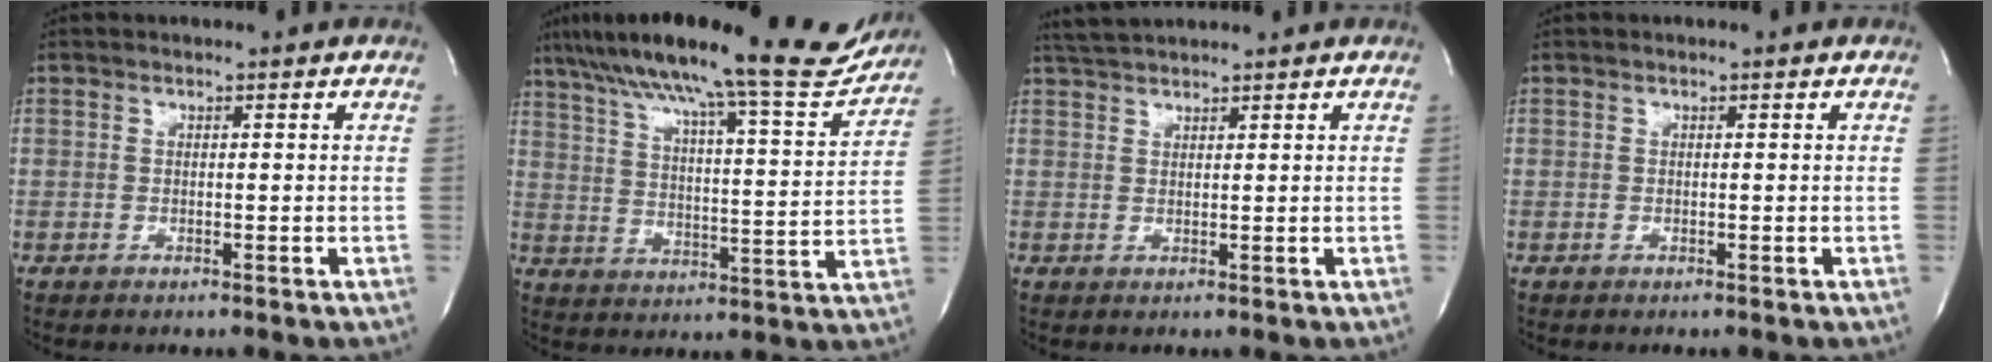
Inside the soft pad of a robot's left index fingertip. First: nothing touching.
{"total": 23.1, "force": [19.8, 1.5, 11.7], "torque": [-0.188, -0.015, 0.275]}
{"total": 3.7, "force": [3.5, 0.0, 1.2], "torque": [-0.027, 0.023, 0.070]}
{"total": 0.0}